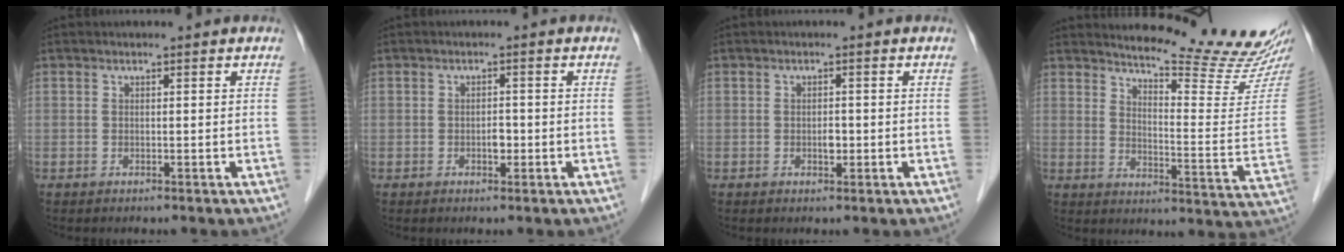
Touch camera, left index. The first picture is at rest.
{"total": 1.5, "force": [-0.5, 0.9, 1.1], "torque": [-0.017, 0.003, -0.008]}
{"total": 1.3, "force": [-0.3, 0.8, 1.0], "torque": [-0.017, 0.001, -0.004]}
{"total": 18.2, "force": [17.2, -0.3, 5.9], "torque": [-0.089, -0.113, 0.209]}